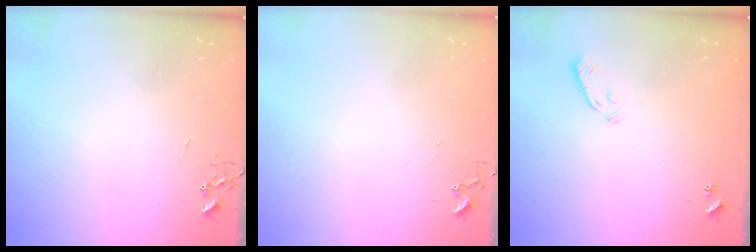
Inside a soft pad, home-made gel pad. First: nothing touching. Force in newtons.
{"total": 5.1, "press": 5.1, "slide": 0.3}
{"total": 3.3, "press": 3.1, "slide": 1.0}